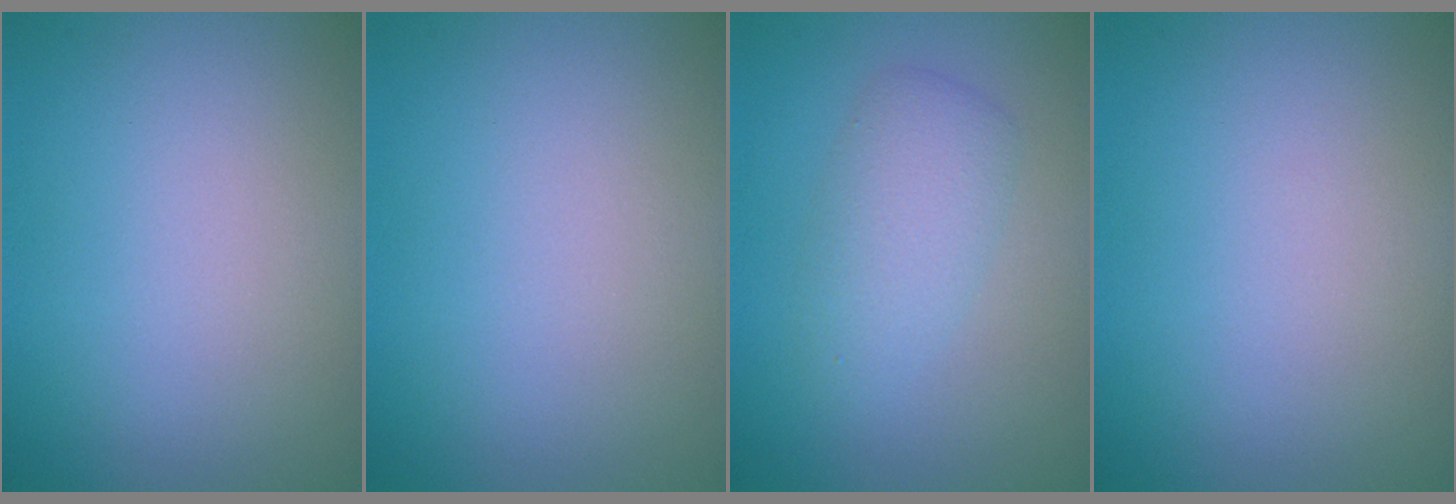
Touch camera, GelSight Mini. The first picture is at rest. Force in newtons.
{"total": 0.0}
{"total": 2.9, "press": 2.9, "slide": 0.0}
{"total": 0.0}